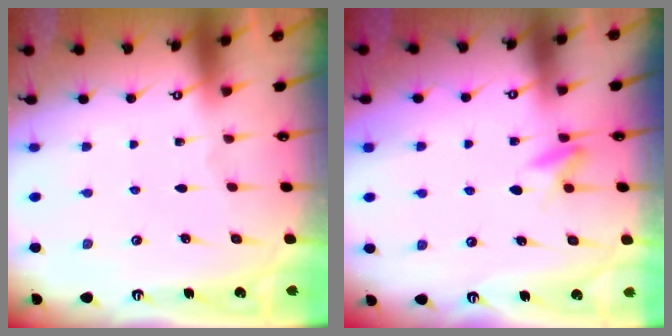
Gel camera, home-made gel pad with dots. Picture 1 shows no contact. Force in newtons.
{"total": 5.0, "press": 4.8, "slide": 1.6}